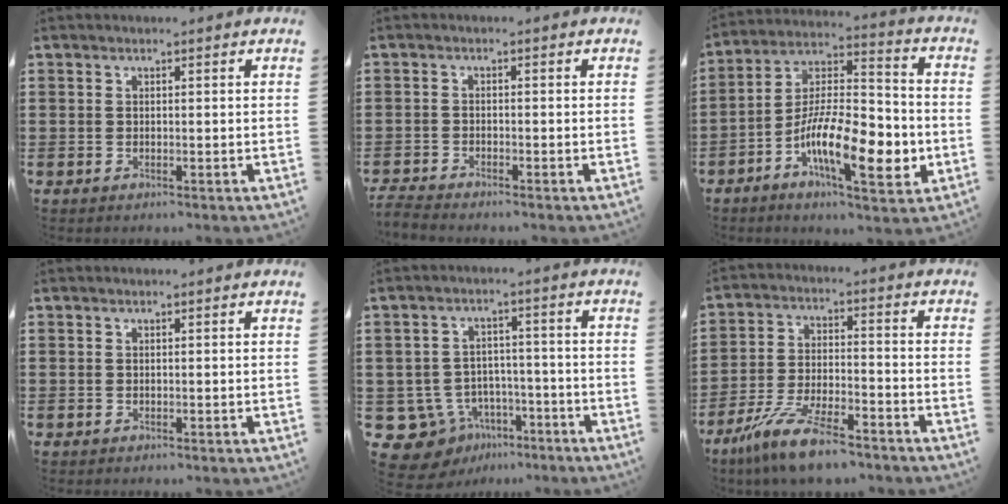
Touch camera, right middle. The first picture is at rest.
{"total": 2.0, "force": [-2.0, -0.1, 0.3], "torque": [-0.013, -0.002, -0.043]}
{"total": 13.5, "force": [-5.1, 4.5, 11.7], "torque": [-0.228, -0.008, -0.094]}
{"total": 0.0}
{"total": 8.1, "force": [-5.8, 5.3, 2.1], "torque": [-0.068, 0.022, -0.113]}
{"total": 9.9, "force": [-8.0, 1.6, 5.6], "torque": [-0.120, 0.009, -0.156]}